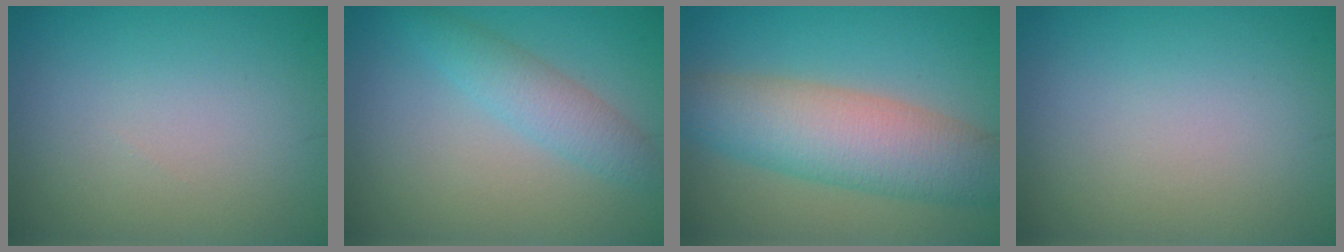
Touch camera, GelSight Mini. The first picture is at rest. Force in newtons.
{"total": 2.9, "press": 2.9, "slide": 0.1}
{"total": 7.5, "press": 7.5, "slide": 0.5}
{"total": 0.0}